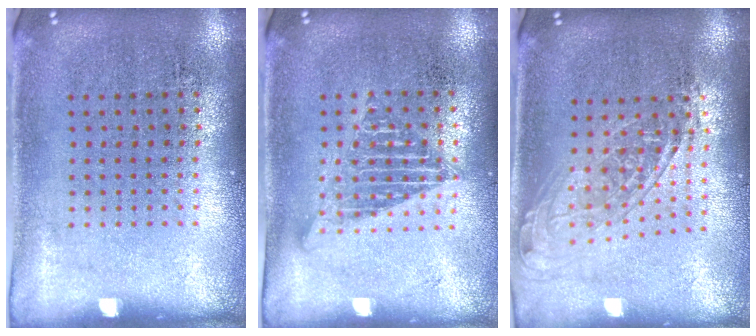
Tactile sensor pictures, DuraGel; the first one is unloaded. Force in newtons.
{"total": 1.3, "press": 1.2, "slide": 0.6}
{"total": 1.6, "press": 1.3, "slide": 0.9}